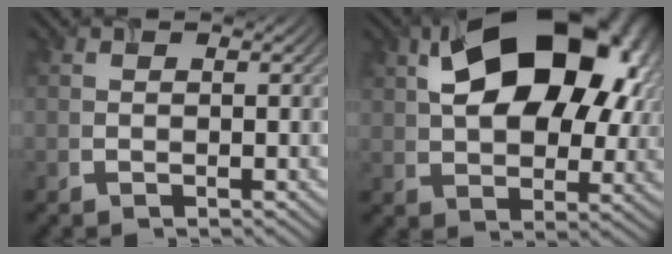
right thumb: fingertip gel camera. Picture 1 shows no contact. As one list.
[{"total": 19.0, "force": [6.4, 11.4, 13.7], "torque": [-0.219, 0.032, 0.097]}]